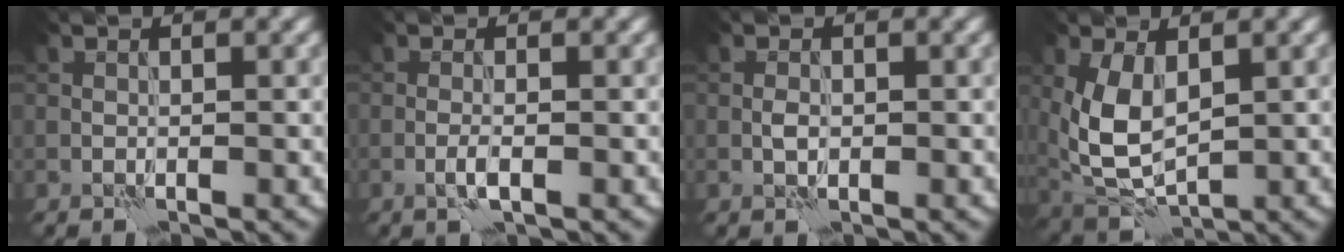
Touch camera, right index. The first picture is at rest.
{"total": 1.3, "force": [-0.4, 0.3, 1.2], "torque": [-0.027, 0.001, -0.012]}
{"total": 0.9, "force": [0.0, 0.6, 0.7], "torque": [-0.014, 0.001, -0.003]}
{"total": 6.1, "force": [1.2, 3.6, 4.8], "torque": [-0.122, -0.005, 0.026]}